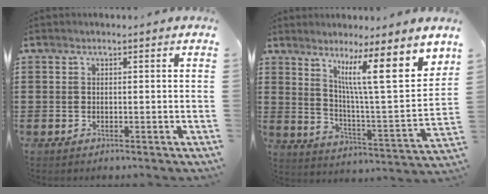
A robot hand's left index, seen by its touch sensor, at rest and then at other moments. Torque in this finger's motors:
{"motor_torque": [2.14, 0.00, 1.00, 0.21]}